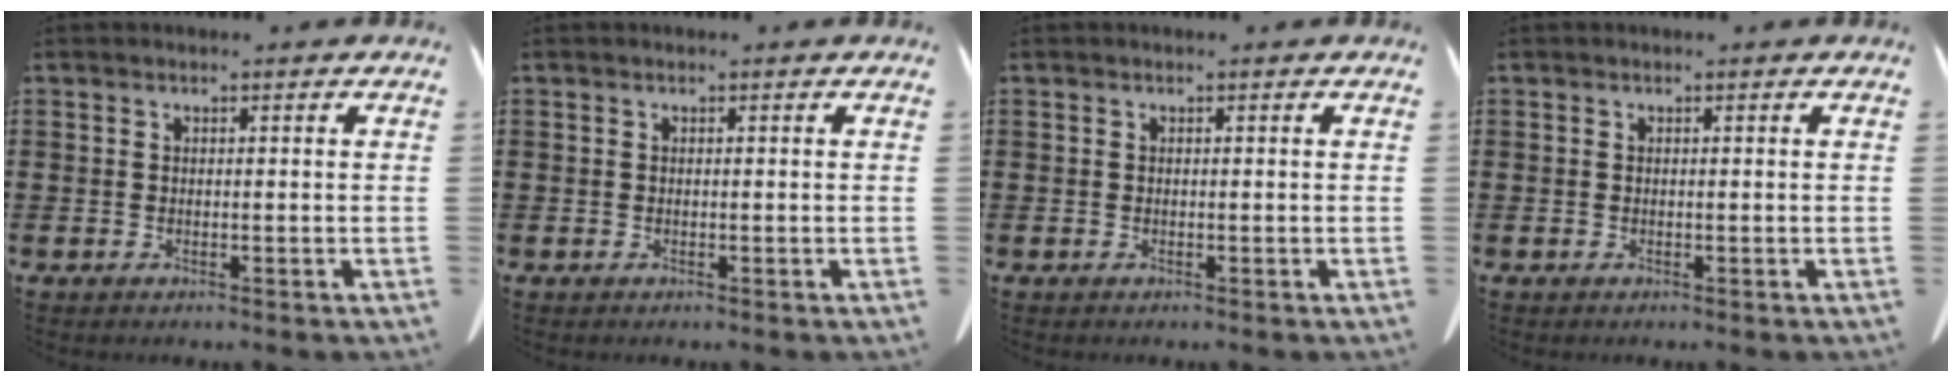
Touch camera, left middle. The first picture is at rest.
{"total": 0.0}
{"total": 0.0}
{"total": 0.0}